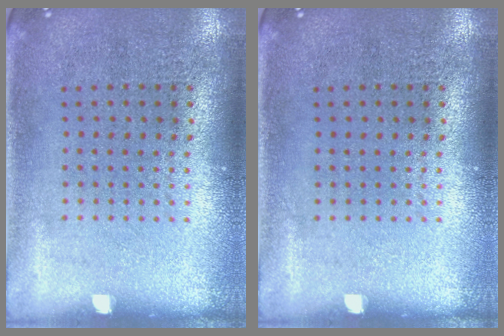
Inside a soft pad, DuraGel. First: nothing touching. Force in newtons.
{"total": 0.0}